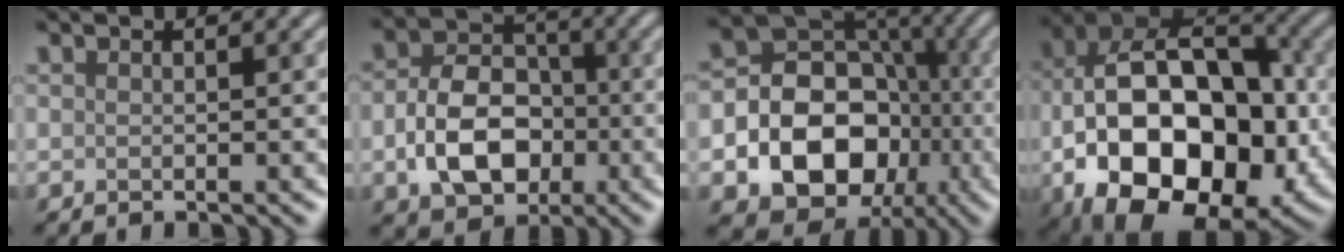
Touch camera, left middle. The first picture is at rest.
{"total": 7.4, "force": [-1.8, 5.3, 4.8], "torque": [-0.090, 0.000, -0.033]}
{"total": 13.5, "force": [-3.3, 10.8, 7.4], "torque": [-0.092, -0.010, -0.075]}
{"total": 17.8, "force": [-3.9, 11.2, 13.2], "torque": [-0.213, -0.012, -0.055]}